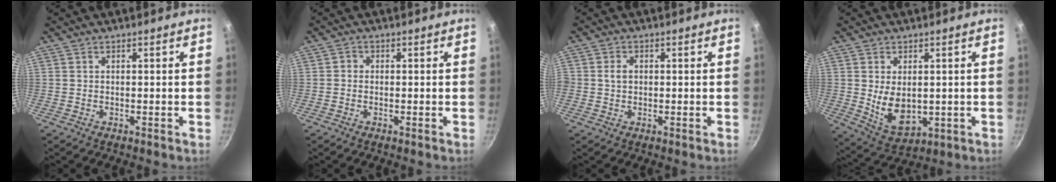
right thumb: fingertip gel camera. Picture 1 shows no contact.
{"total": 1.1, "force": [-0.2, 1.0, 0.3], "torque": [-0.002, 0.004, -0.007]}
{"total": 2.3, "force": [0.2, 1.9, 1.3], "torque": [-0.014, 0.005, 0.001]}
{"total": 8.3, "force": [0.4, 5.3, 6.3], "torque": [-0.095, -0.022, 0.030]}